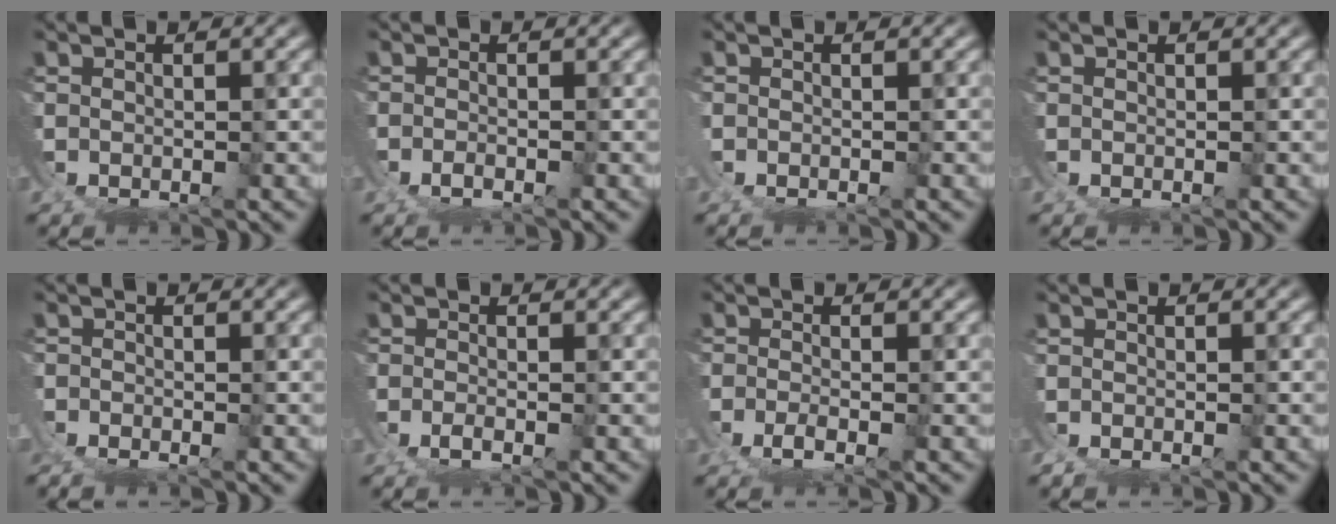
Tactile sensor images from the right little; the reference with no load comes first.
{"total": 1.2, "force": [-1.1, -0.2, 0.3], "torque": [0.003, 0.001, -0.027]}
{"total": 0.6, "force": [-0.2, 0.4, 0.2], "torque": [-0.009, -0.001, -0.005]}
{"total": 0.0}
{"total": 2.1, "force": [-1.7, 1.3, 0.4], "torque": [-0.013, -0.003, -0.036]}
{"total": 1.4, "force": [-1.2, -0.1, 0.6], "torque": [-0.007, -0.002, -0.028]}
{"total": 2.0, "force": [-1.5, 0.1, 1.3], "torque": [-0.020, -0.005, -0.034]}
{"total": 1.0, "force": [-0.6, 0.7, 0.3], "torque": [-0.009, -0.001, -0.014]}